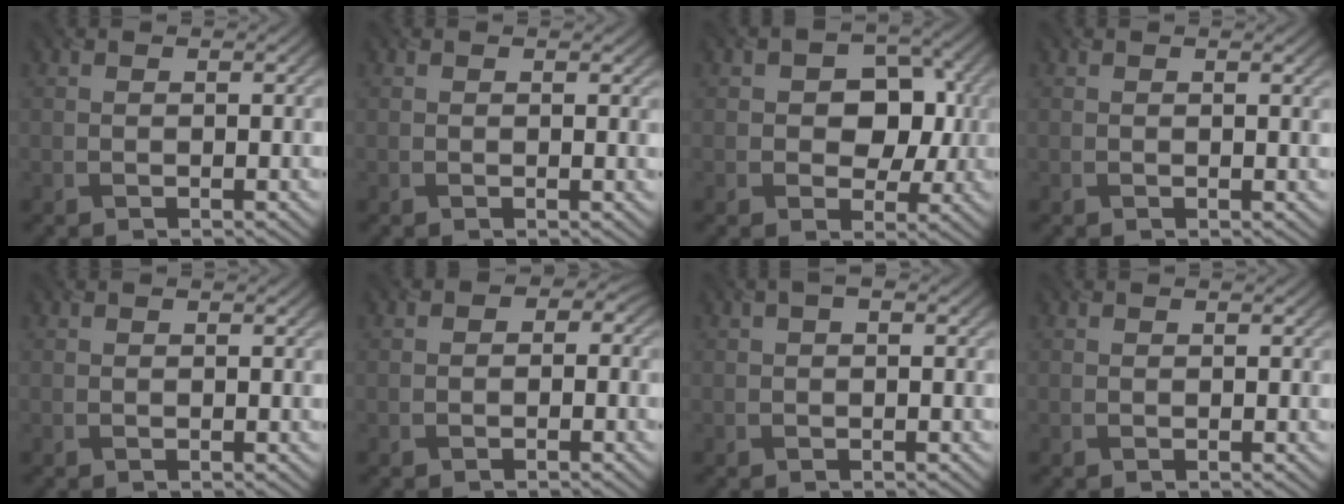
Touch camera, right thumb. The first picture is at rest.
{"total": 0.5, "force": [0.3, 0.2, 0.4], "torque": [-0.003, -0.002, 0.005]}
{"total": 6.6, "force": [0.1, 5.1, 4.3], "torque": [-0.059, -0.002, -0.008]}
{"total": 1.2, "force": [0.6, 0.1, 1.1], "torque": [-0.013, -0.002, 0.009]}
{"total": 0.0}
{"total": 1.7, "force": [-0.7, 1.4, 0.7], "torque": [0.003, 0.003, -0.017]}
{"total": 1.3, "force": [0.3, 0.5, 1.1], "torque": [-0.016, 0.004, 0.005]}
{"total": 0.0}